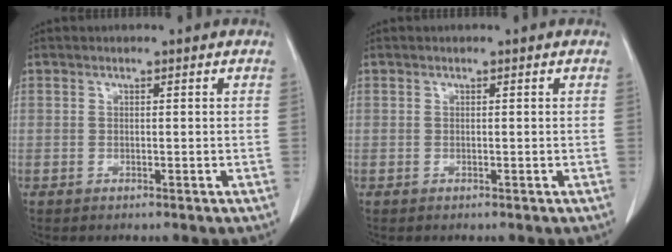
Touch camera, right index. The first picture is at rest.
{"total": 0.0}